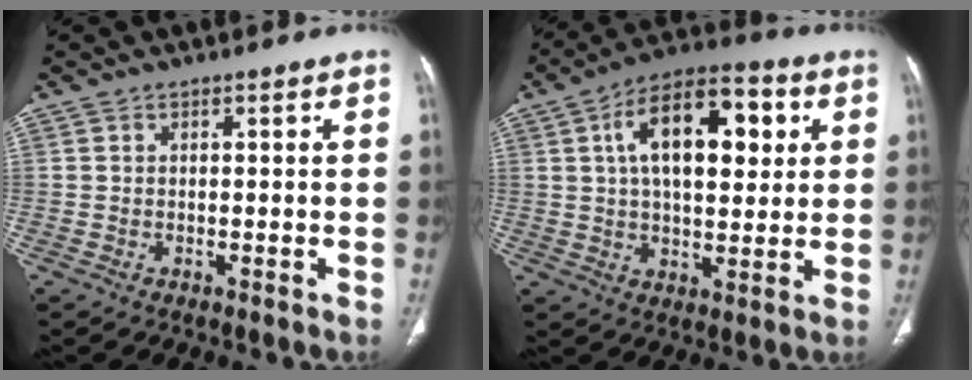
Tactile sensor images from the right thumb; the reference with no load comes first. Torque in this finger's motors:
{"motor_torque": [0.76, 4.25, 1.32, -0.08, 0.13]}